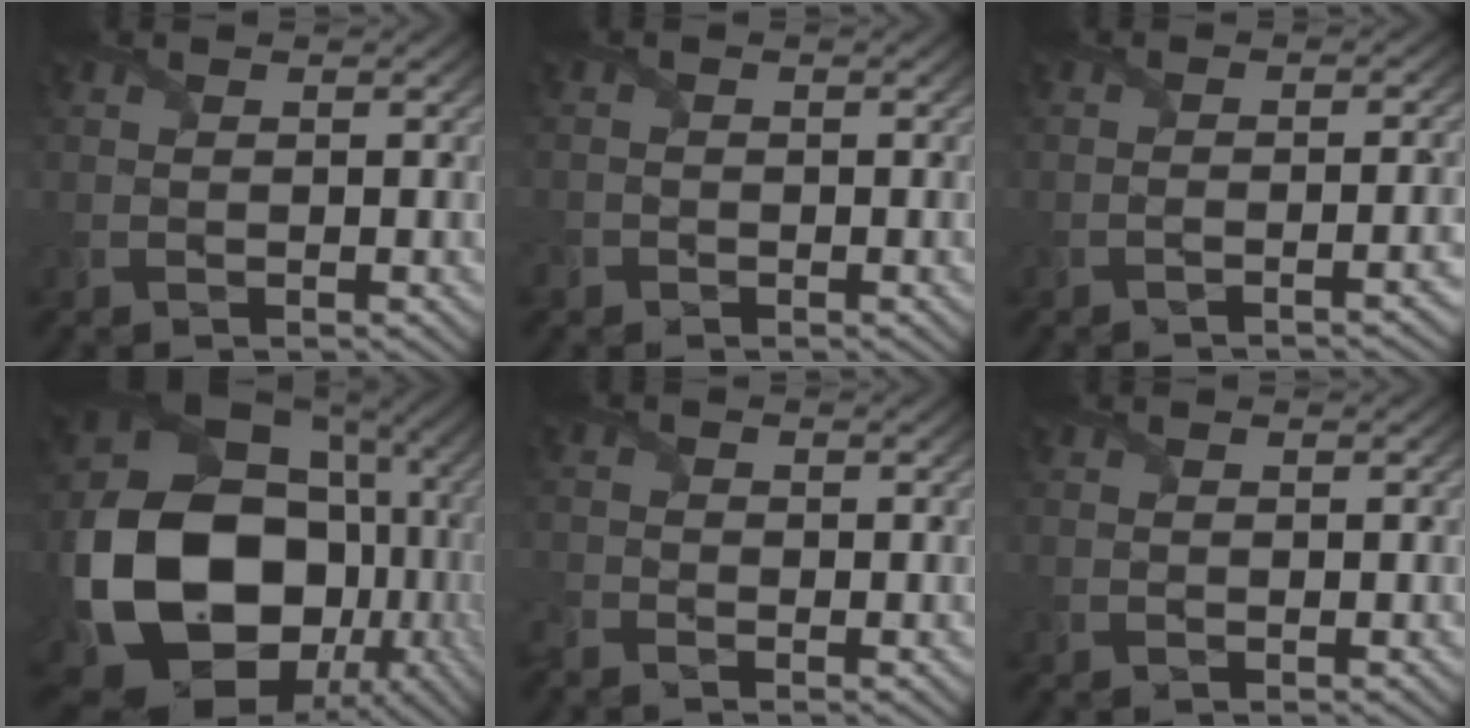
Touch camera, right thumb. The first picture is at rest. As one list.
[{"total": 1.2, "force": [-0.9, 0.9, -0.1], "torque": [0.007, -0.005, -0.019]}, {"total": 2.7, "force": [-1.5, 0.4, 2.2], "torque": [-0.018, 0.004, -0.031]}, {"total": 22.5, "force": [-3.8, 18.1, 12.9], "torque": [-0.317, -0.085, -0.023]}, {"total": 2.0, "force": [-1.8, 0.7, 0.4], "torque": [-0.011, -0.011, -0.048]}, {"total": 0.0}]